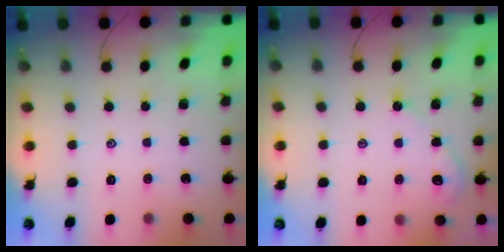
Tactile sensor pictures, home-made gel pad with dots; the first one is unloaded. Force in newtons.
{"total": 2.1, "press": 2.1, "slide": 0.3}